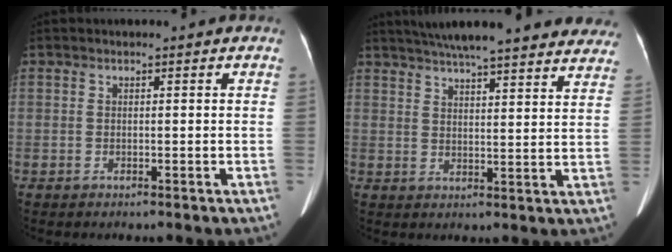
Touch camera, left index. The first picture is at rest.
{"total": 26.4, "force": [23.2, 3.8, 12.2], "torque": [-0.192, -0.013, 0.282]}